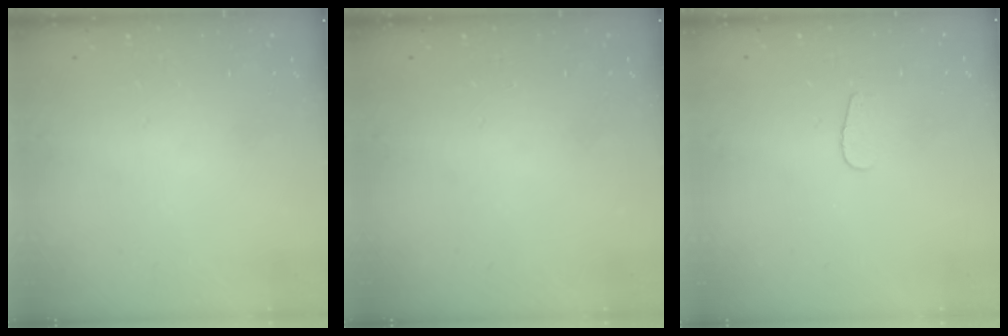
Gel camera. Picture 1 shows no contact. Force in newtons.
{"total": 0.0}
{"total": 3.3, "press": 3.3, "slide": 0.4}